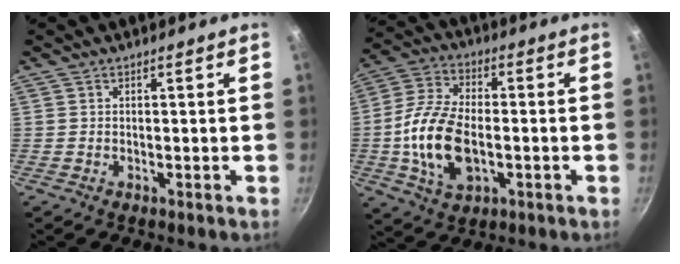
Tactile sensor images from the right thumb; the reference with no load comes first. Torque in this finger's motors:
{"motor_torque": [-0.13, 1.13, 0.29, 0.56, 0.15]}